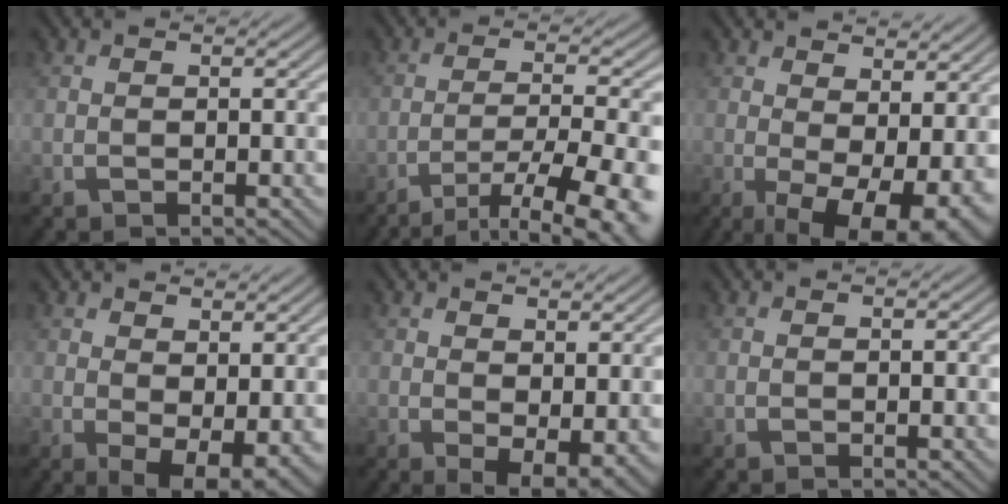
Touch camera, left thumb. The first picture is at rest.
{"total": 11.8, "force": [-7.9, 2.3, 8.3], "torque": [-0.141, -0.012, -0.107]}
{"total": 10.3, "force": [-0.1, 4.9, 9.0], "torque": [-0.129, -0.015, 0.012]}
{"total": 5.6, "force": [1.0, 2.9, 4.7], "torque": [-0.077, -0.015, 0.026]}
{"total": 4.4, "force": [0.7, 2.2, 3.7], "torque": [-0.060, -0.013, 0.018]}
{"total": 0.0}